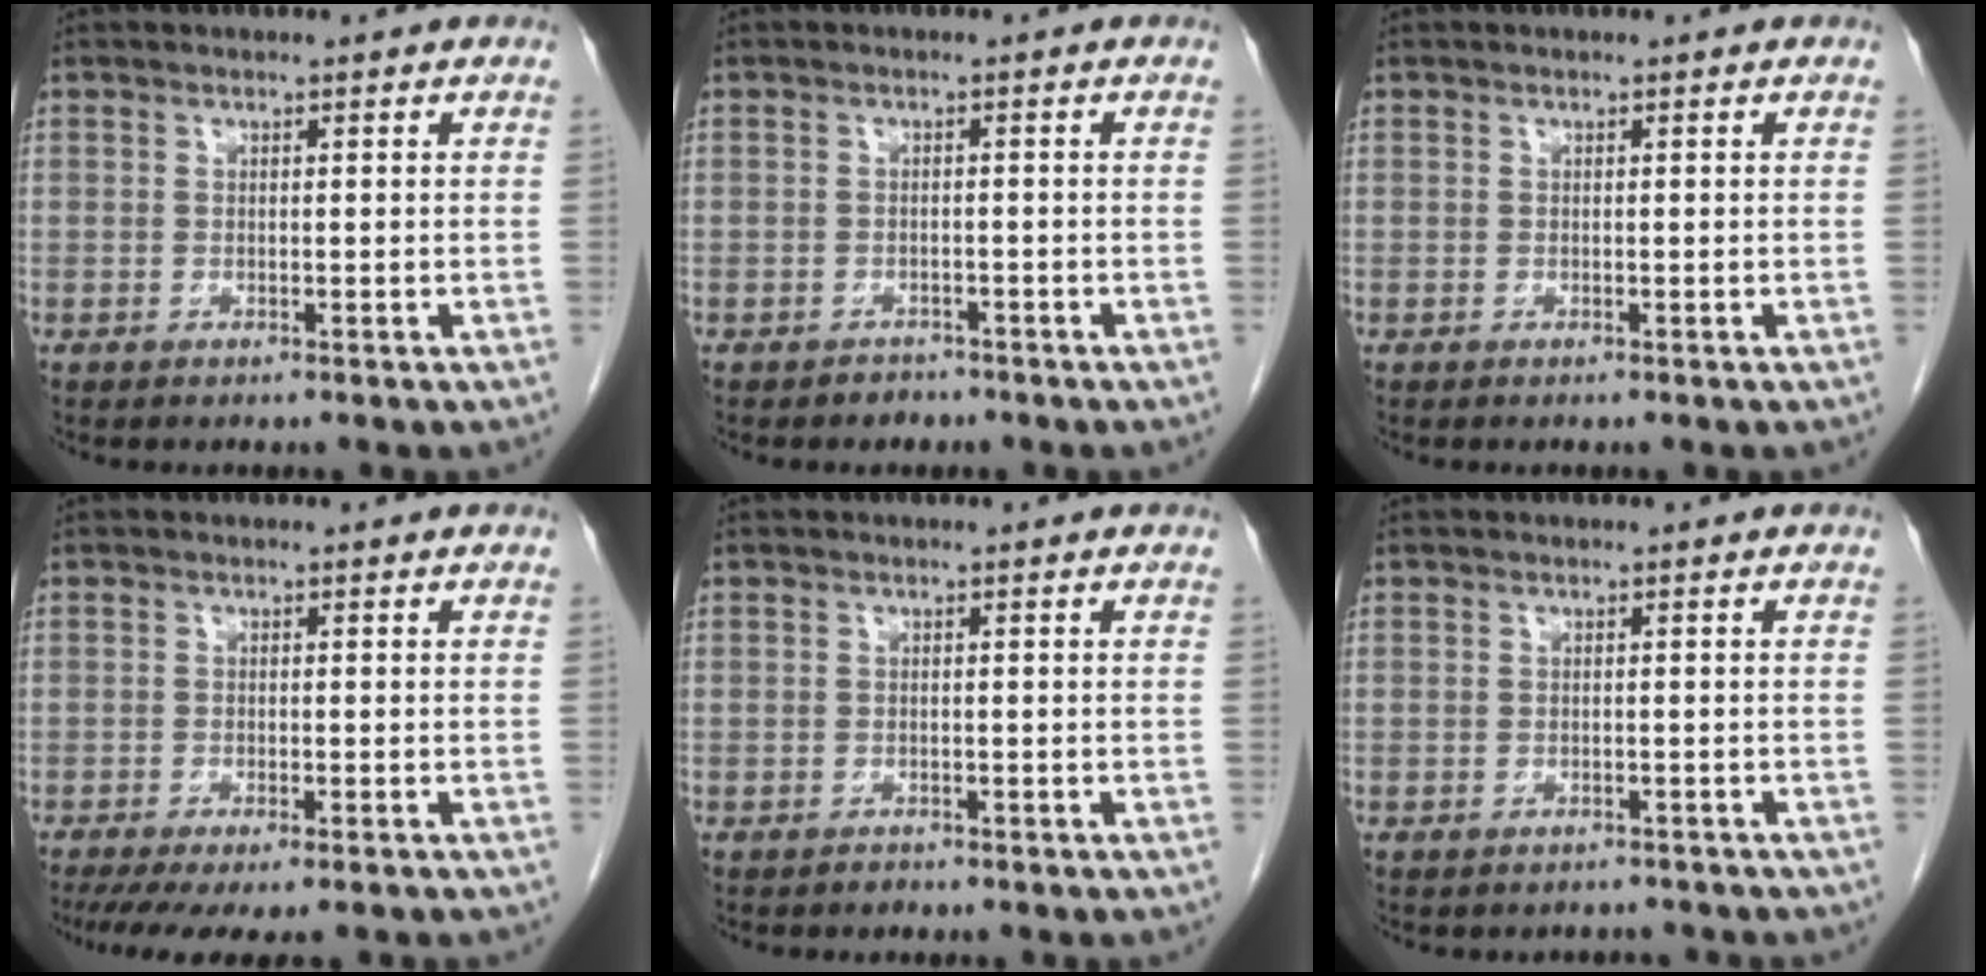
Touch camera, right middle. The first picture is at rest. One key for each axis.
{"total": 1.7, "fx": -1.3, "fy": 1.0, "fz": -0.2, "tx": -0.008, "ty": 0.003, "tz": -0.022}
{"total": 0.0}
{"total": 9.0, "fx": -7.2, "fy": 1.5, "fz": 5.2, "tx": -0.074, "ty": -0.012, "tz": -0.108}
{"total": 0.7, "fx": -0.6, "fy": 0.3, "fz": -0.1, "tx": -0.005, "ty": -0.001, "tz": -0.012}
{"total": 2.6, "fx": -2.4, "fy": 1.1, "fz": 0.0, "tx": -0.001, "ty": 0.001, "tz": -0.031}